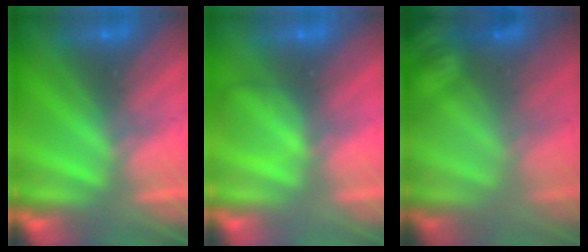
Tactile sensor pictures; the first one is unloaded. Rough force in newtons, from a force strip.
{"total": 2.1}
{"total": 3.2}